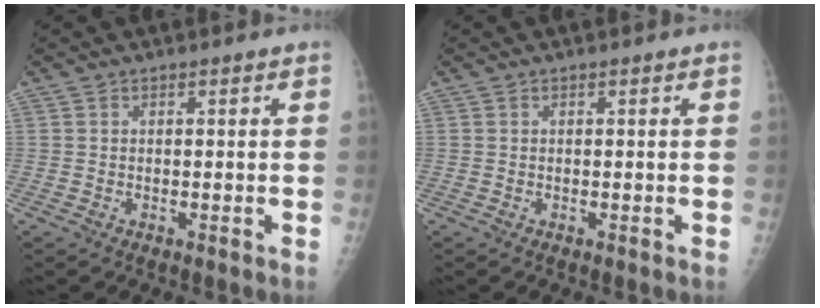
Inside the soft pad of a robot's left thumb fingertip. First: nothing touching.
{"total": 0.0}